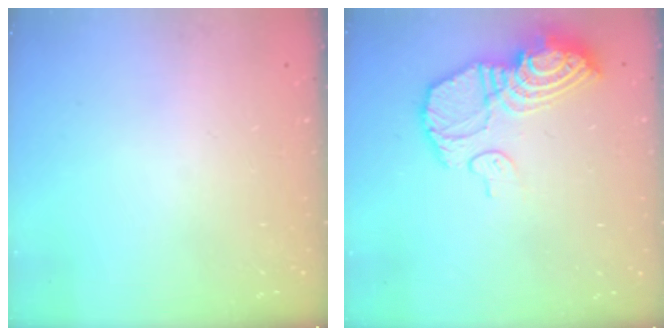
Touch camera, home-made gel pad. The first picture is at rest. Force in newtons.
{"total": 15.7, "press": 15.6, "slide": 1.7}